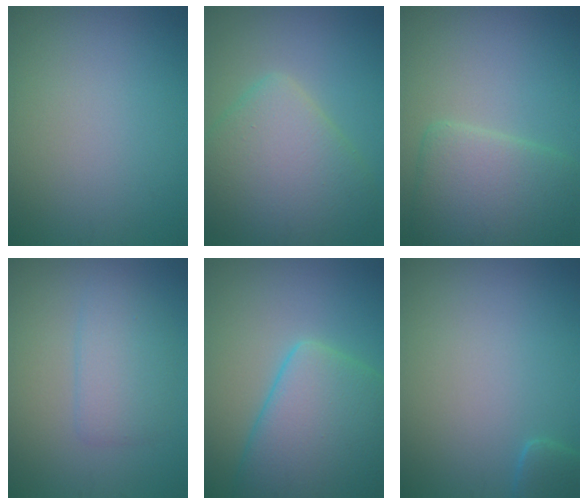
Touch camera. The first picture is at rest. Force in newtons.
{"total": 7.8, "press": 7.8, "slide": 0.6}
{"total": 5.9, "press": 5.9, "slide": 0.7}
{"total": 3.0, "press": 3.0, "slide": 0.1}
{"total": 10.0, "press": 10.0, "slide": 0.4}
{"total": 1.7, "press": 1.7, "slide": 0.2}